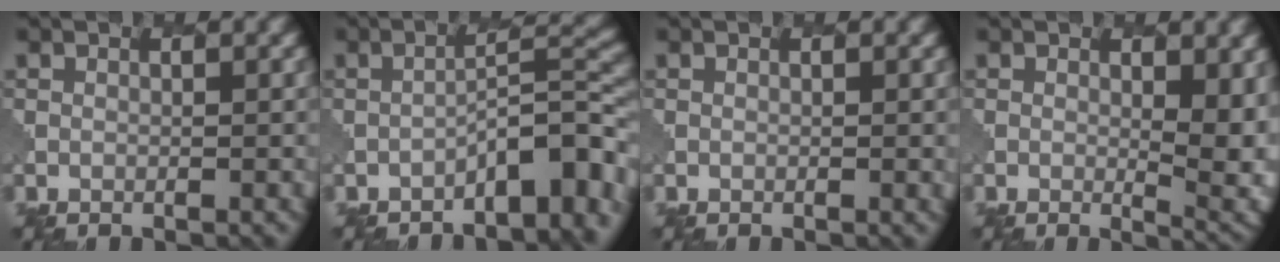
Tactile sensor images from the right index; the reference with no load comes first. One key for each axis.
{"total": 6.5, "fx": -3.9, "fy": 2.0, "fz": 4.8, "tx": -0.056, "ty": 0.015, "tz": -0.061}
{"total": 0.6, "fx": 0.2, "fy": 0.1, "fz": 0.6, "tx": -0.006, "ty": -0.001, "tz": 0.005}
{"total": 6.9, "fx": 0.8, "fy": 2.9, "fz": 6.2, "tx": -0.072, "ty": -0.011, "tz": 0.019}